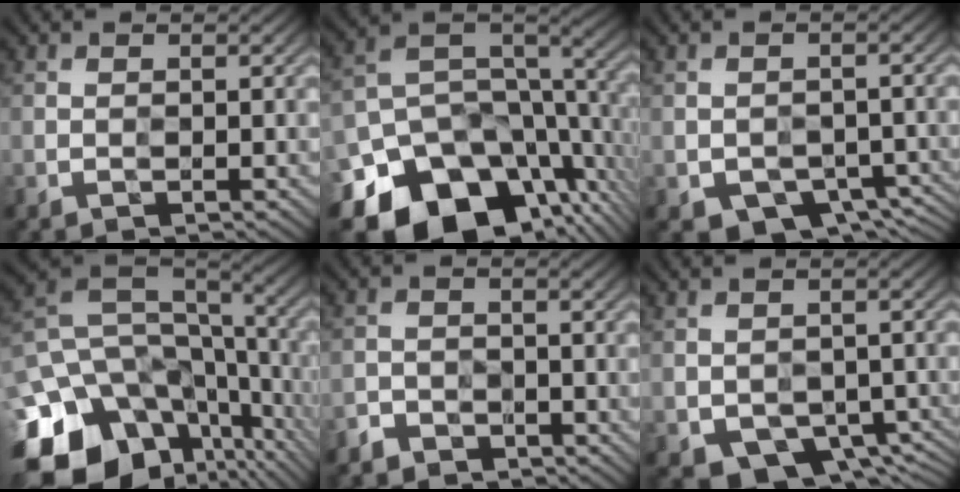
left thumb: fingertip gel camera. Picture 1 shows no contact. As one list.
[{"total": 17.8, "force": [-10.1, 11.9, 8.6], "torque": [-0.181, -0.032, -0.143]}, {"total": 5.1, "force": [-3.5, 3.5, 1.4], "torque": [-0.016, -0.008, -0.040]}, {"total": 18.9, "force": [-9.9, 13.7, 8.6], "torque": [-0.217, -0.018, -0.119]}, {"total": 2.7, "force": [-2.3, 1.2, -0.5], "torque": [0.012, 0.002, -0.051]}, {"total": 5.3, "force": [-3.2, 3.8, 2.0], "torque": [-0.026, -0.014, -0.036]}]